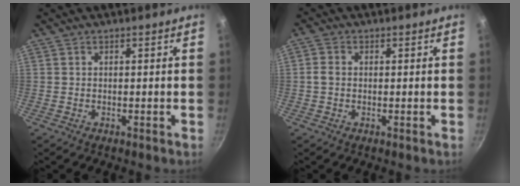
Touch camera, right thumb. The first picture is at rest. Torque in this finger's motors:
{"motor_torque": [1.24, 1.39, 1.18, 0.43, 0.34]}